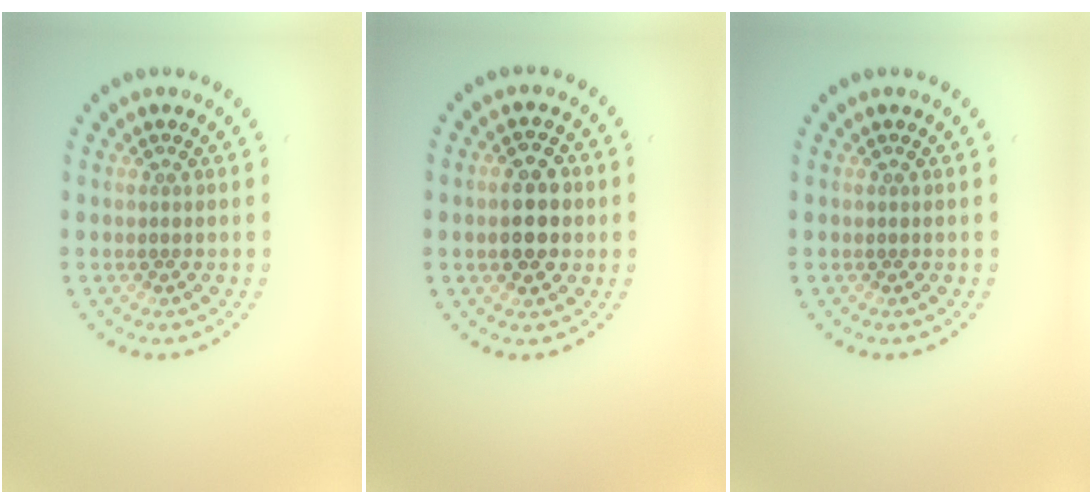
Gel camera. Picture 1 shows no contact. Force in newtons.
{"total": 4.6, "press": 4.5, "slide": 0.3}
{"total": 0.0}